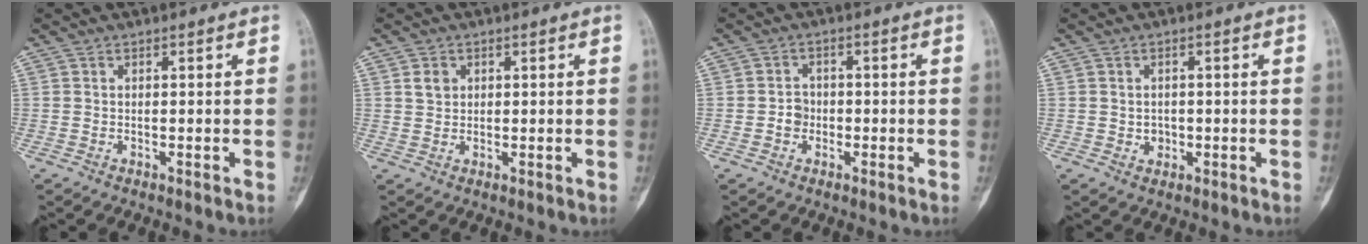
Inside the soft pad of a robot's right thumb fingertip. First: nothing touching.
{"total": 2.6, "force": [1.1, 2.1, 1.2], "torque": [-0.011, -0.003, 0.022]}
{"total": 2.6, "force": [-0.7, 2.3, 1.0], "torque": [0.004, 0.012, -0.019]}
{"total": 2.1, "force": [-0.2, 1.9, 0.9], "torque": [-0.001, 0.004, 0.001]}